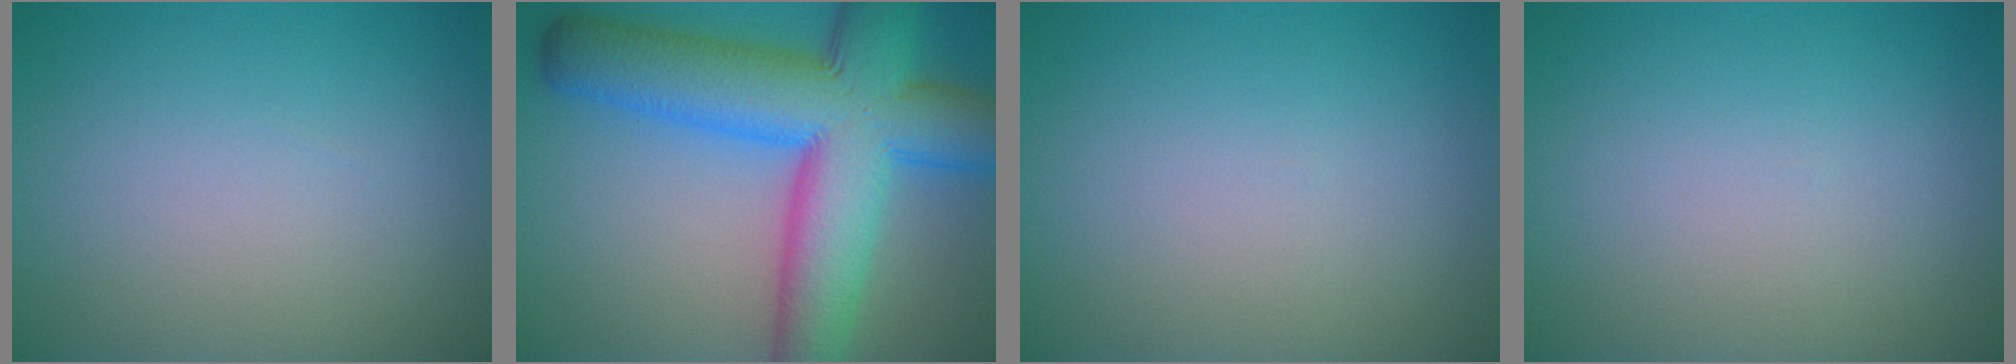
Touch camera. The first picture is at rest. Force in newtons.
{"total": 13.4, "press": 13.4, "slide": 0.5}
{"total": 0.0}
{"total": 0.0}